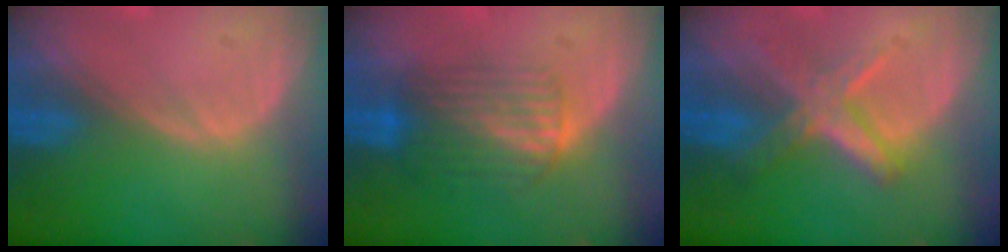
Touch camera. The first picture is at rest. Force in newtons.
{"total": 6.8, "press": 6.1, "slide": 3.2}
{"total": 6.5, "press": 5.8, "slide": 3.0}